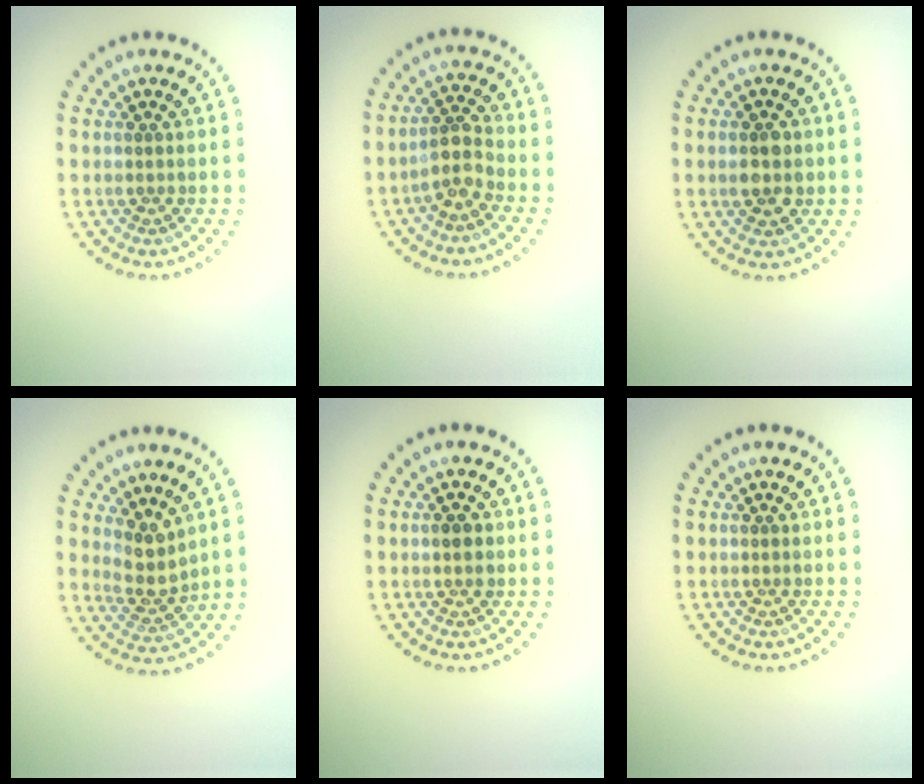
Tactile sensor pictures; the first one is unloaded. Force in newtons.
{"total": 2.3, "press": 2.0, "slide": 1.2}
{"total": 2.8, "press": 2.8, "slide": 0.1}
{"total": 2.9, "press": 2.2, "slide": 1.8}
{"total": 1.3, "press": 1.3, "slide": 0.2}
{"total": 0.0}